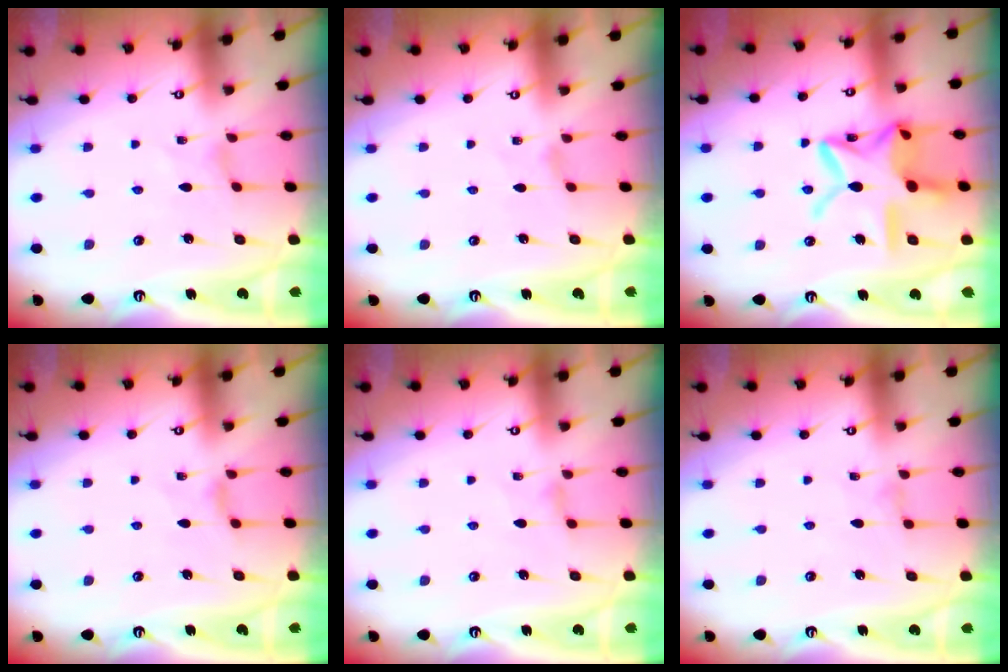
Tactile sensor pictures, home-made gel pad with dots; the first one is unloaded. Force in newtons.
{"total": 0.0}
{"total": 18.8, "press": 18.7, "slide": 1.4}
{"total": 1.6, "press": 1.6, "slide": 0.4}
{"total": 1.4, "press": 1.3, "slide": 0.5}
{"total": 0.6, "press": 0.6, "slide": 0.2}